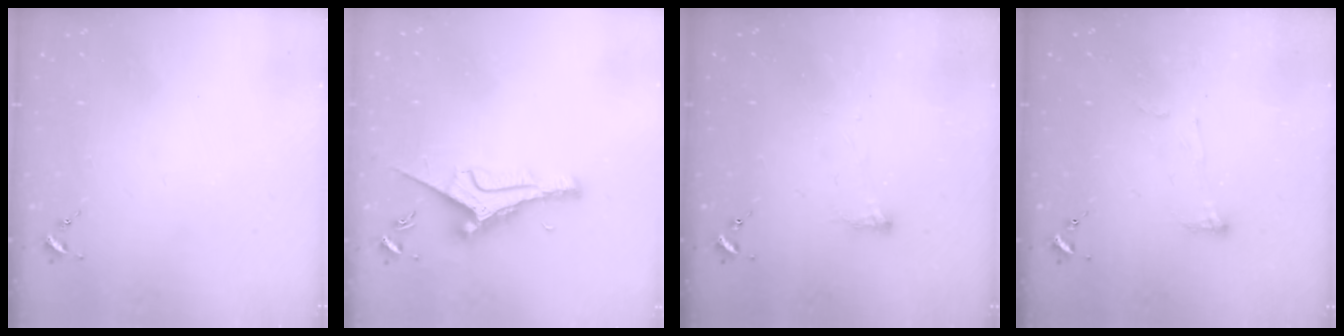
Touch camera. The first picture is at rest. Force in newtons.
{"total": 9.2, "press": 9.2, "slide": 0.9}
{"total": 2.8, "press": 2.7, "slide": 0.7}
{"total": 4.1, "press": 4.1, "slide": 0.7}